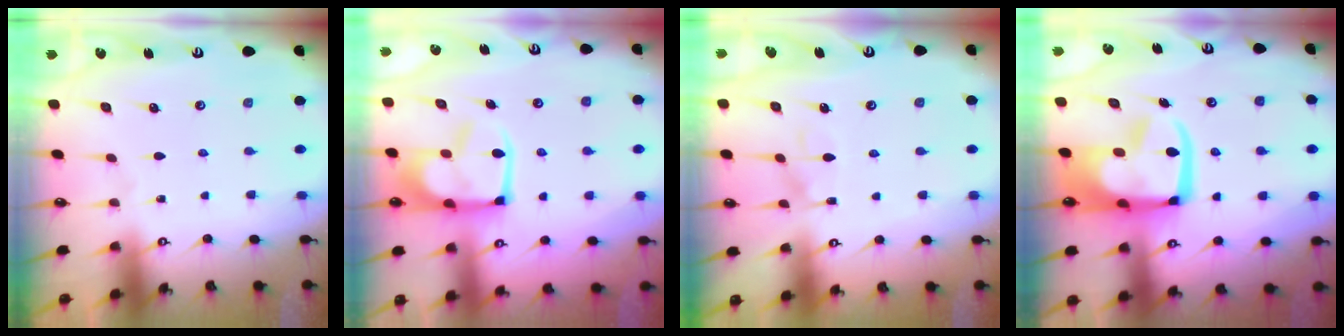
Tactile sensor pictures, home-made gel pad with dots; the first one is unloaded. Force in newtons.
{"total": 7.4, "press": 7.3, "slide": 1.3}
{"total": 6.8, "press": 6.7, "slide": 0.7}
{"total": 17.4, "press": 17.3, "slide": 2.2}